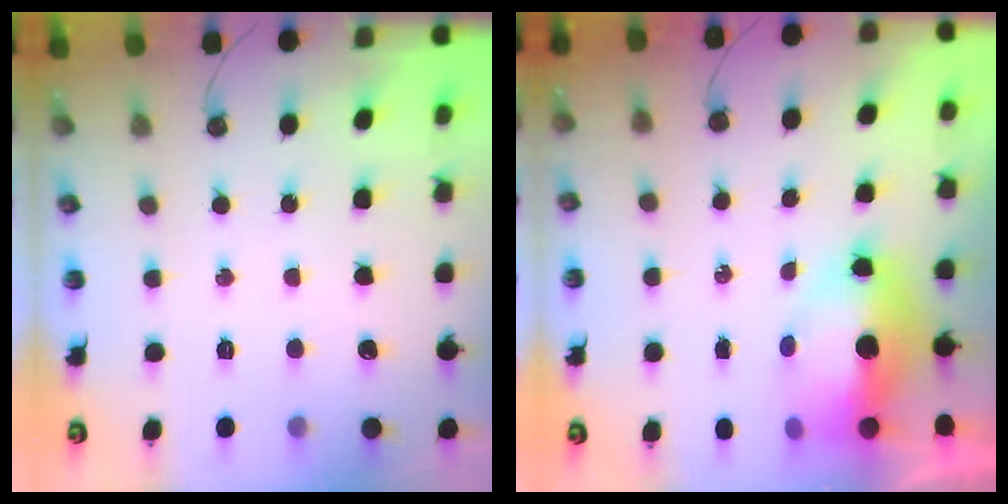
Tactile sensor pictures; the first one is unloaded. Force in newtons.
{"total": 9.5, "press": 9.5, "slide": 1.0}